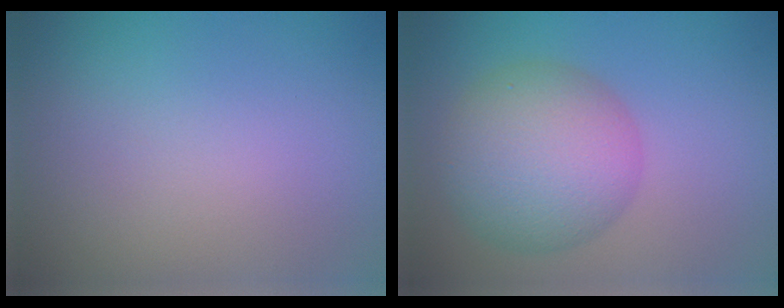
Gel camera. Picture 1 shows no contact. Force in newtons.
{"total": 8.1, "press": 8.1, "slide": 0.4}